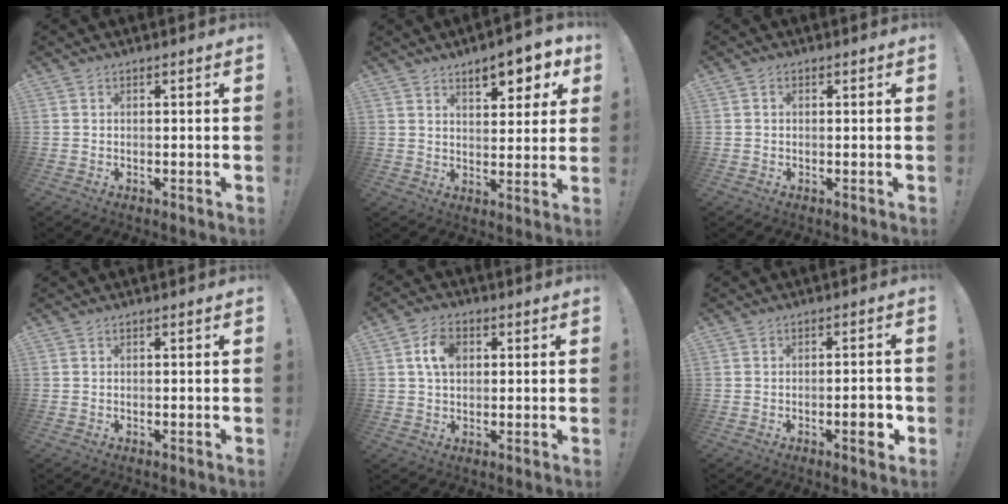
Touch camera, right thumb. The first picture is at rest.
{"total": 9.1, "force": [6.0, 3.3, 6.1], "torque": [-0.069, -0.039, 0.100]}
{"total": 0.9, "force": [0.0, 0.8, 0.4], "torque": [-0.009, 0.004, -0.001]}
{"total": 0.0}
{"total": 7.5, "force": [2.0, 5.1, 5.2], "torque": [-0.090, 0.010, 0.038]}
{"total": 5.1, "force": [-1.7, 1.4, 4.7], "torque": [-0.055, 0.002, -0.027]}